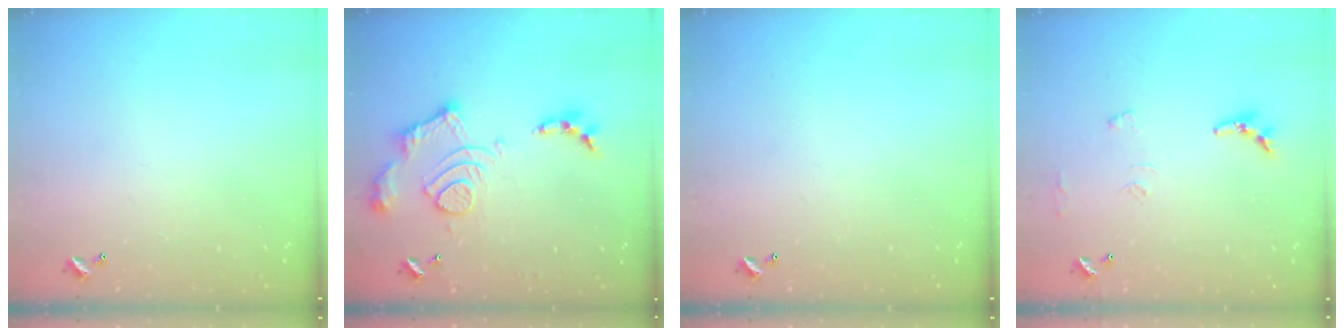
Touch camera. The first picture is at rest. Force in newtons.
{"total": 14.9, "press": 14.9, "slide": 1.1}
{"total": 0.0}
{"total": 7.1, "press": 7.1, "slide": 0.5}